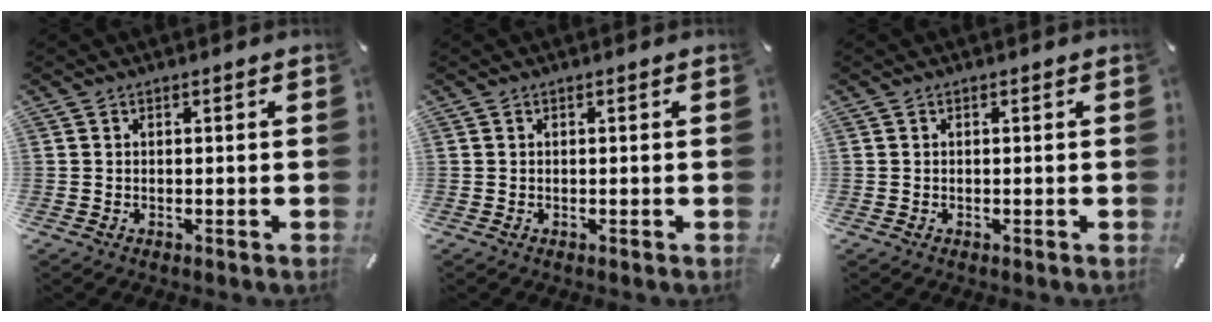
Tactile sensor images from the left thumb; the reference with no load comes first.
{"total": 0.0}
{"total": 0.0}